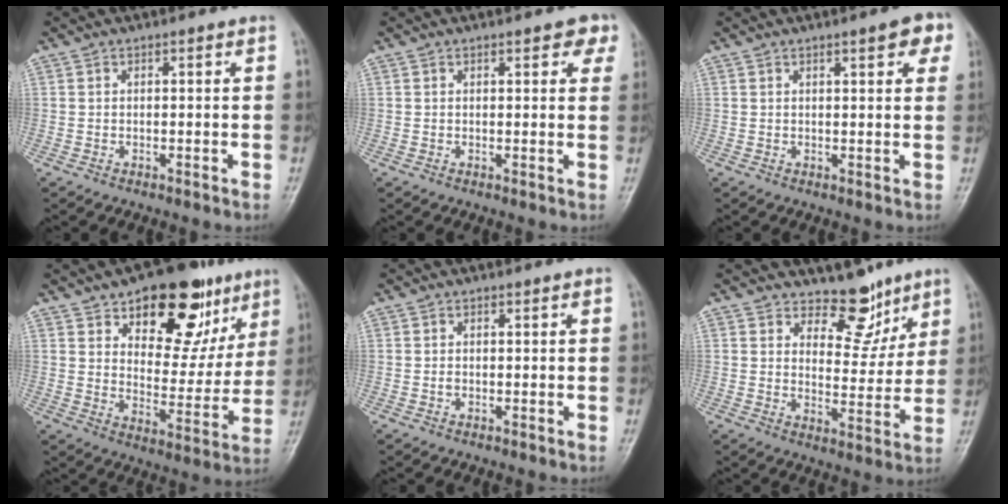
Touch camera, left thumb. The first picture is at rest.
{"total": 4.3, "force": [2.5, 1.8, 3.0], "torque": [-0.009, -0.004, 0.021]}
{"total": 5.3, "force": [2.7, 1.5, 4.2], "torque": [-0.035, -0.004, 0.026]}
{"total": 20.1, "force": [10.9, 10.5, 13.2], "torque": [-0.123, -0.041, 0.161]}
{"total": 0.6, "force": [-0.1, 0.4, 0.4], "torque": [-0.006, 0.000, -0.002]}
{"total": 8.4, "force": [6.4, 4.6, 3.0], "torque": [-0.004, -0.047, 0.102]}